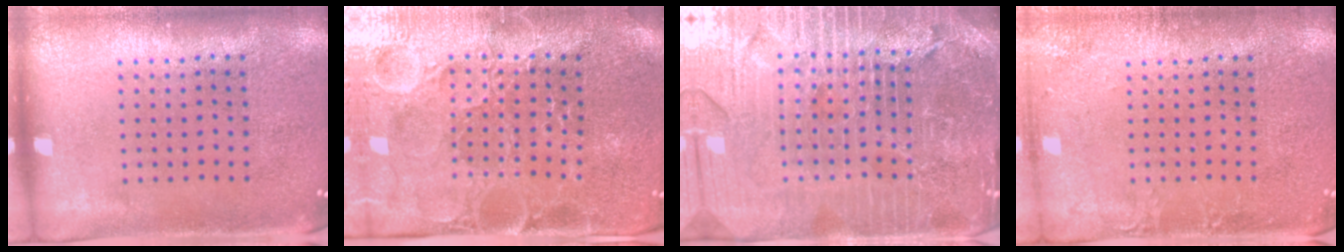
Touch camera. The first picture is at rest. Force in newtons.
{"total": 3.7, "press": 3.6, "slide": 0.7}
{"total": 5.7, "press": 5.1, "slide": 2.4}
{"total": 1.9, "press": 1.9, "slide": 0.2}